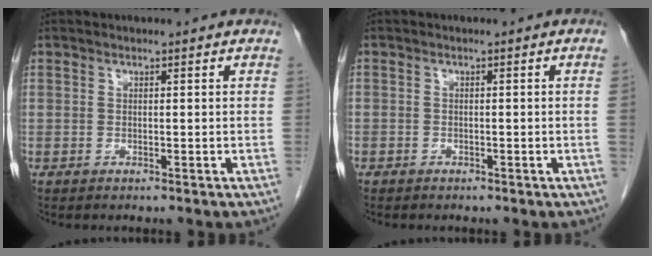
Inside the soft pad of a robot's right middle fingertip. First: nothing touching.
{"total": 0.6, "force": [-0.4, 0.0, 0.5], "torque": [-0.010, 0.004, -0.006]}